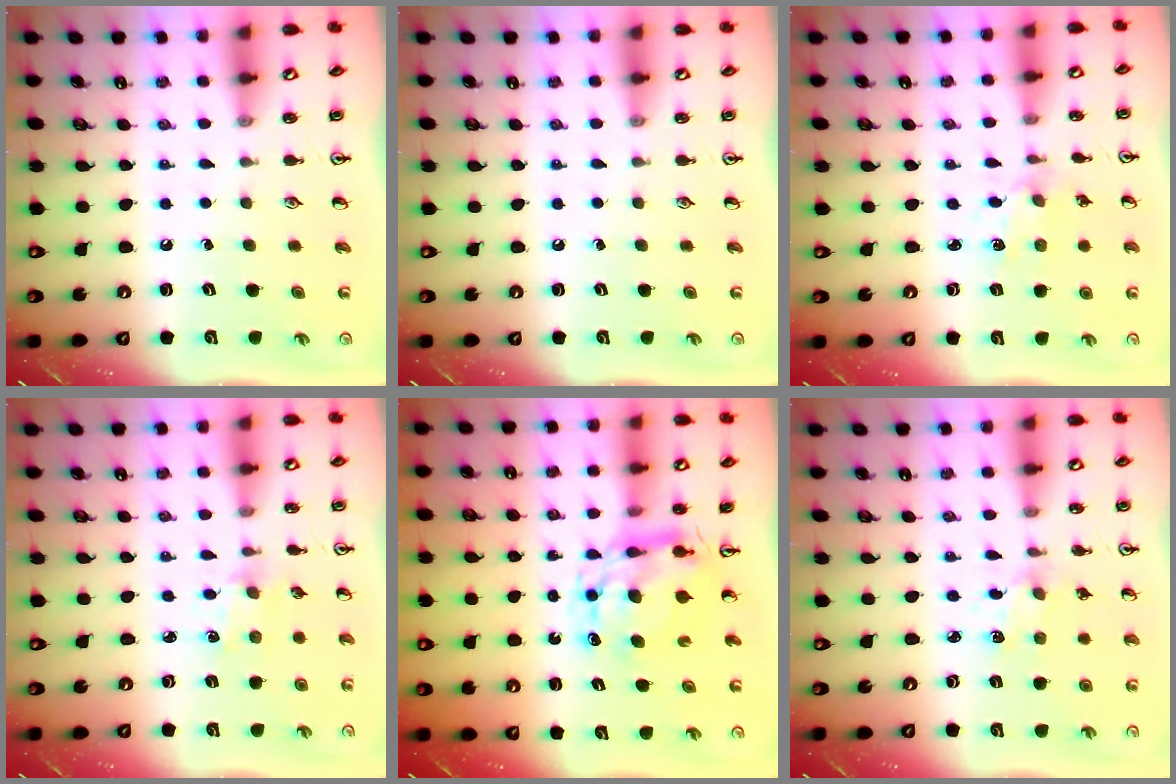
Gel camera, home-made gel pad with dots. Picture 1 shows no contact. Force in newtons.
{"total": 0.0}
{"total": 1.8, "press": 1.8, "slide": 0.3}
{"total": 3.4, "press": 3.3, "slide": 0.5}
{"total": 9.0, "press": 8.9, "slide": 0.7}
{"total": 2.1, "press": 2.1, "slide": 0.3}